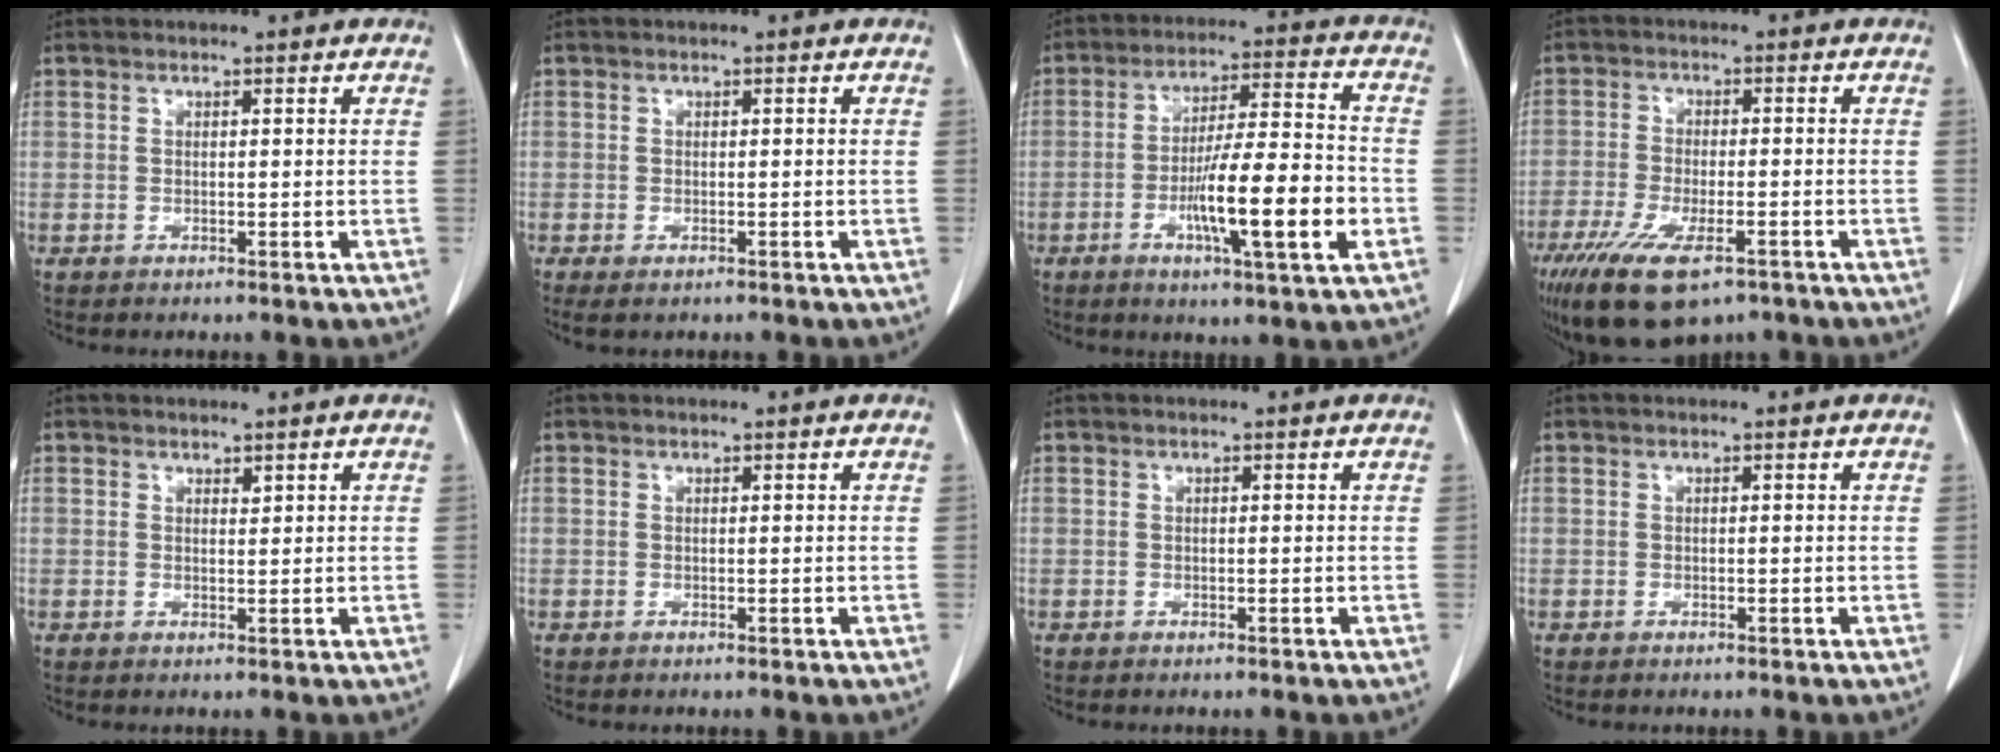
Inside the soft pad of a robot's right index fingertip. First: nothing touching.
{"total": 1.9, "force": [-1.3, 0.8, 1.1], "torque": [-0.017, -0.004, -0.014]}
{"total": 12.8, "force": [-3.8, 0.8, 12.2], "torque": [-0.202, -0.003, -0.061]}
{"total": 13.2, "force": [-8.6, 4.4, 9.0], "torque": [-0.176, -0.029, -0.138]}
{"total": 0.7, "force": [0.6, 0.3, 0.2], "torque": [-0.003, -0.005, 0.011]}
{"total": 0.0}
{"total": 0.0}
{"total": 0.0}